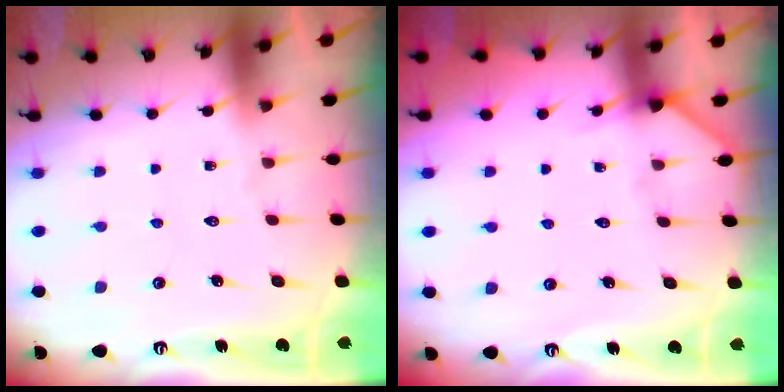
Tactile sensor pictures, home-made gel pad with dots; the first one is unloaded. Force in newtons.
{"total": 3.3, "press": 3.3, "slide": 0.1}